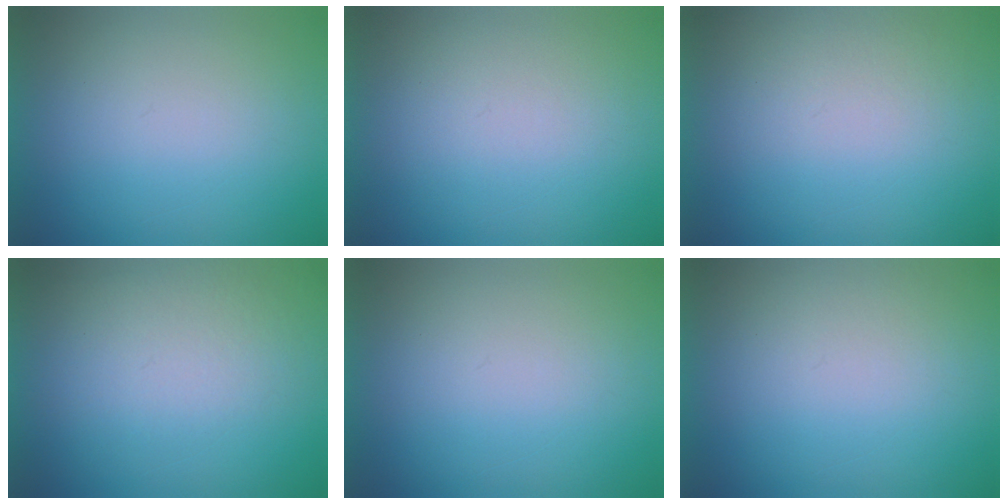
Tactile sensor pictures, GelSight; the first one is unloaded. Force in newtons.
{"total": 1.2}
{"total": 1.9}
{"total": 3.6}
{"total": 1.1}
{"total": 1.0}